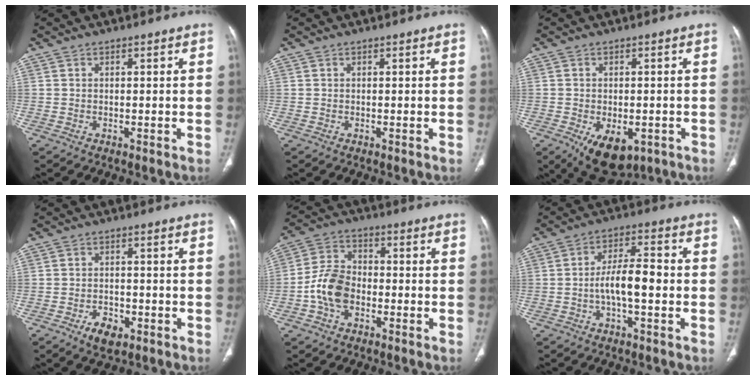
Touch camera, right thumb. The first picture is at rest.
{"total": 0.0}
{"total": 9.8, "force": [-4.4, 5.7, 6.7], "torque": [-0.088, 0.002, -0.052]}
{"total": 4.2, "force": [-2.2, 2.5, 2.6], "torque": [-0.037, 0.010, -0.033]}
{"total": 8.9, "force": [-2.6, 6.2, 5.9], "torque": [-0.107, 0.029, -0.057]}
{"total": 7.9, "force": [-1.4, 2.7, 7.3], "torque": [-0.130, 0.026, -0.029]}